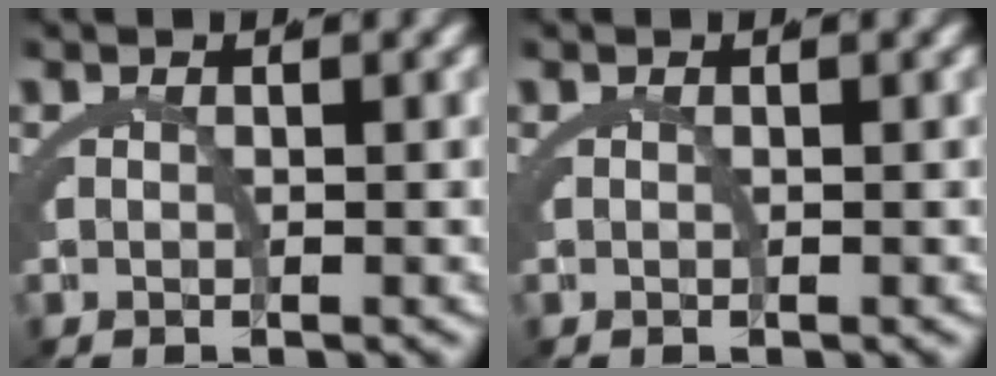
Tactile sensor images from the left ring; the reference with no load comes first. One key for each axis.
{"total": 0.0}